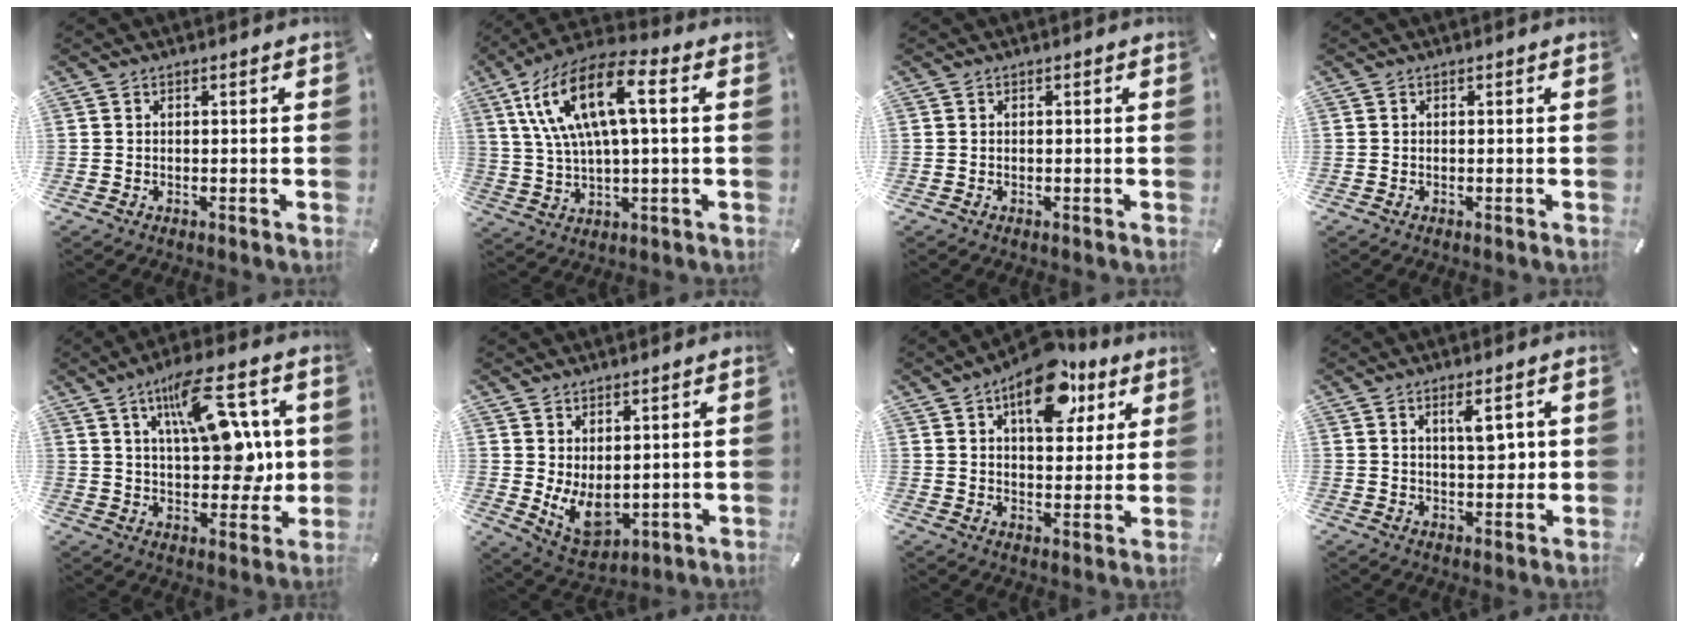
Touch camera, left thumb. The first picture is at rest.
{"total": 16.0, "force": [4.7, 6.1, 14.0], "torque": [-0.302, 0.000, 0.074]}
{"total": 0.0}
{"total": 0.0}
{"total": 17.5, "force": [6.9, 8.3, 13.8], "torque": [-0.201, -0.016, 0.115]}
{"total": 7.3, "force": [0.9, 5.0, 5.2], "torque": [-0.085, -0.017, 0.022]}
{"total": 14.9, "force": [8.5, 8.4, 8.8], "torque": [-0.107, -0.042, 0.143]}
{"total": 5.7, "force": [2.1, 2.2, 4.8], "torque": [-0.068, -0.008, 0.026]}